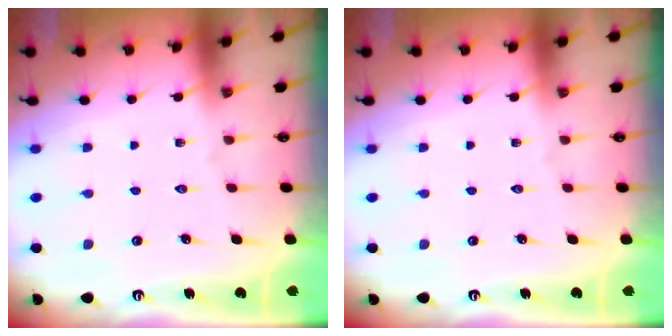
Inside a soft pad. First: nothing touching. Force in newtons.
{"total": 0.0}